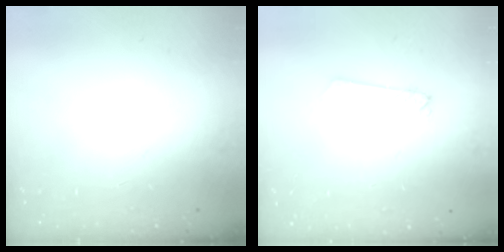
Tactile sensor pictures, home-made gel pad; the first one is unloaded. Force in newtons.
{"total": 2.2, "press": 2.2, "slide": 0.1}